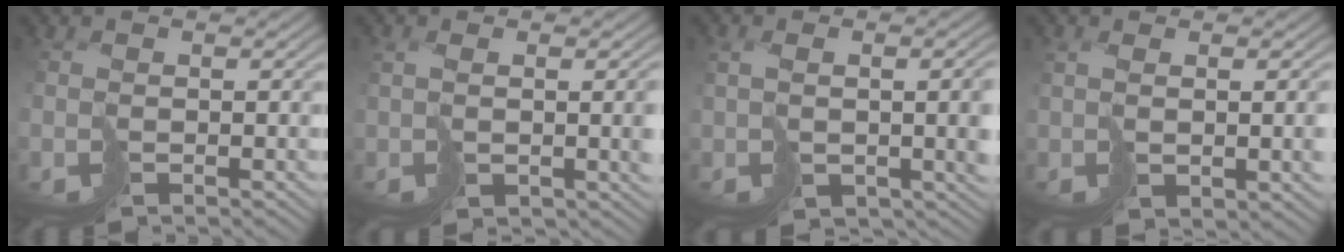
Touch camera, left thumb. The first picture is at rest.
{"total": 4.4, "force": [0.8, 2.0, 3.9], "torque": [-0.076, -0.011, 0.032]}
{"total": 6.9, "force": [0.2, 3.7, 5.9], "torque": [-0.118, -0.021, 0.037]}
{"total": 5.4, "force": [0.7, 2.4, 4.8], "torque": [-0.093, -0.016, 0.037]}